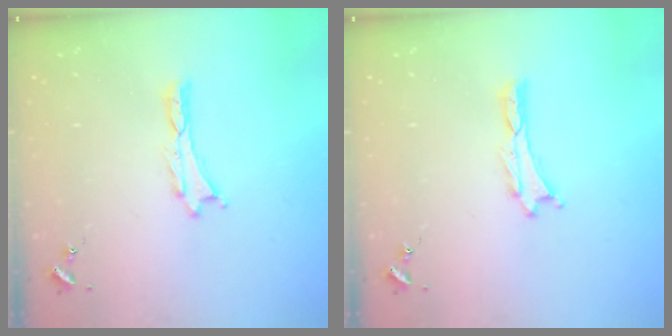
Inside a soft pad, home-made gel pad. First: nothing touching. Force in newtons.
{"total": 0.0}